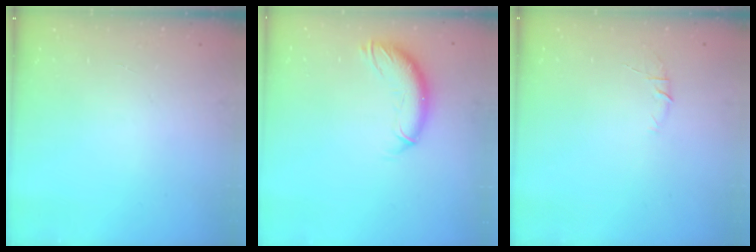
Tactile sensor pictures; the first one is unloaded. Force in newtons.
{"total": 10.7, "press": 10.6, "slide": 1.0}
{"total": 4.8, "press": 4.7, "slide": 1.2}